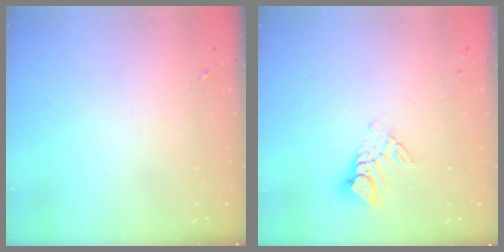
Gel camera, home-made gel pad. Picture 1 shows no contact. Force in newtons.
{"total": 8.8, "press": 8.8, "slide": 0.8}